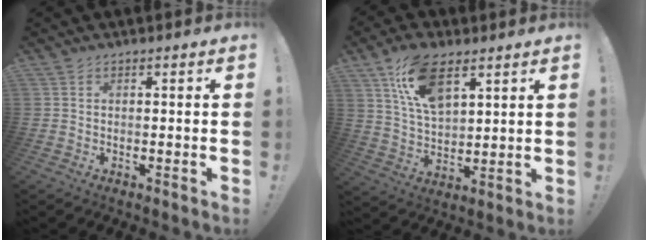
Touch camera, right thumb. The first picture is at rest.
{"total": 13.5, "force": [7.7, 6.7, 8.9], "torque": [-0.166, -0.027, 0.142]}